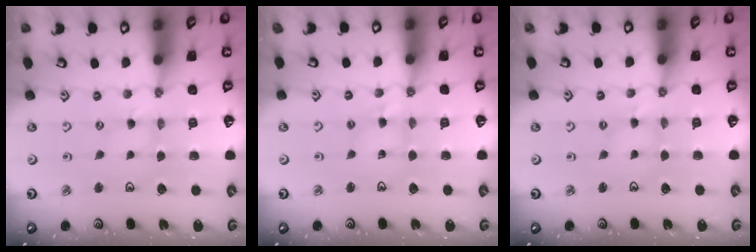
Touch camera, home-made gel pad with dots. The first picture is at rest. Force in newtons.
{"total": 5.6, "press": 5.6, "slide": 0.5}
{"total": 2.5, "press": 2.5, "slide": 0.2}